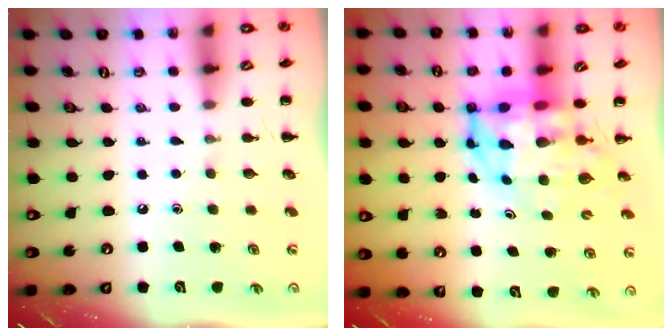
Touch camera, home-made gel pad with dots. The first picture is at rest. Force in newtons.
{"total": 7.4, "press": 7.0, "slide": 2.3}